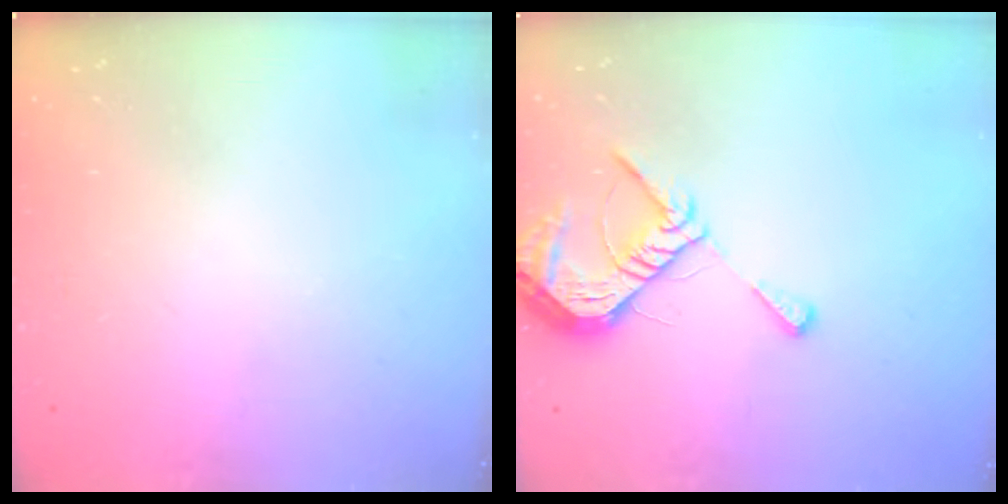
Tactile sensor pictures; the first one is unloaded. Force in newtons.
{"total": 9.0, "press": 9.0, "slide": 1.1}